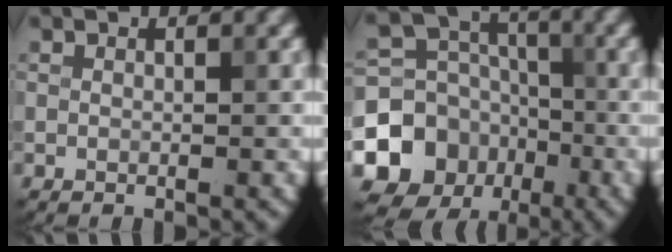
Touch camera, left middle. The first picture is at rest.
{"total": 11.5, "force": [-4.6, 10.1, 3.2], "torque": [-0.067, -0.026, -0.099]}